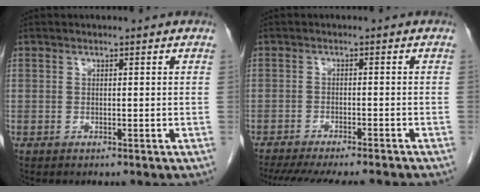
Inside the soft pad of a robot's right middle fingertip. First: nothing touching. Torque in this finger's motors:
{"motor_torque": [1.18, -0.96, 0.17, 0.07]}